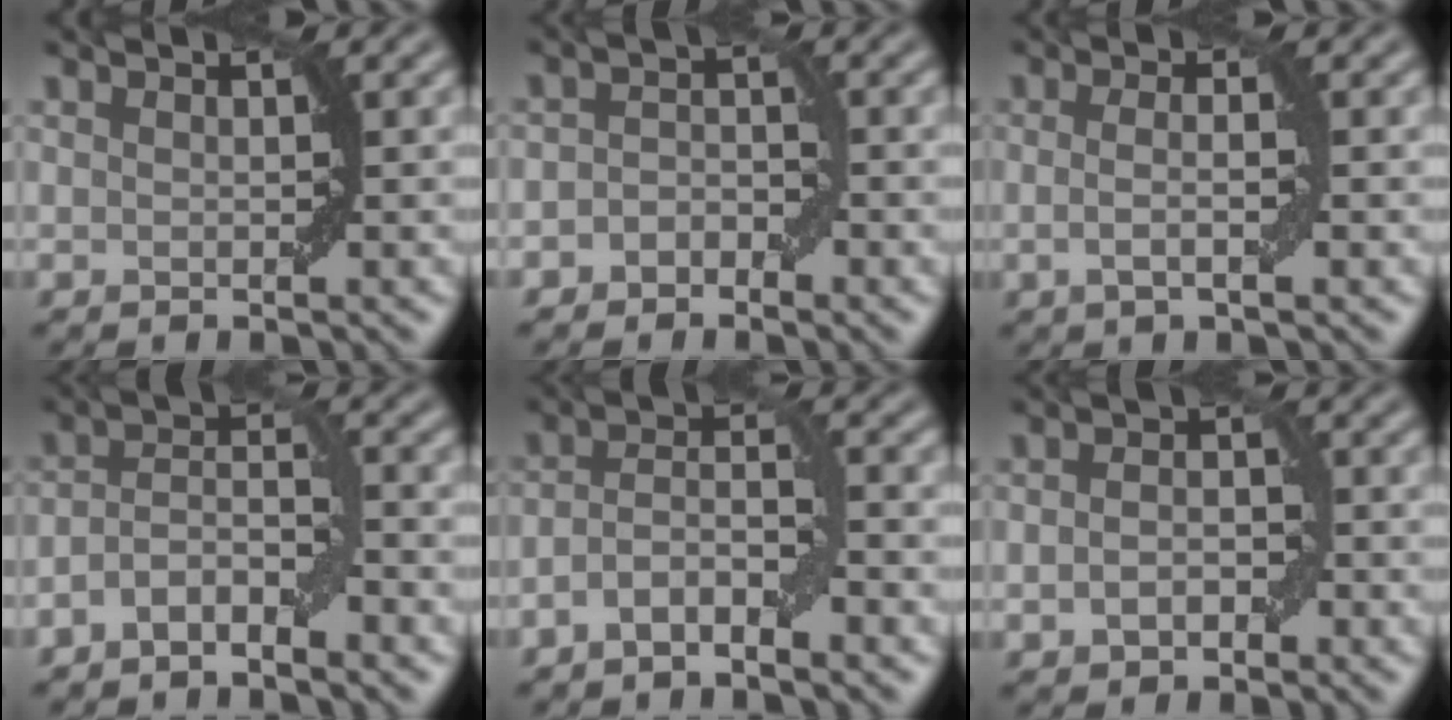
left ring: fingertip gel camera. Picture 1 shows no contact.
{"total": 1.9, "force": [-1.2, 1.3, 0.7], "torque": [-0.010, 0.008, -0.024]}
{"total": 2.5, "force": [-0.2, 0.6, 2.5], "torque": [-0.042, -0.002, -0.009]}
{"total": 3.5, "force": [-2.0, 1.4, 2.4], "torque": [-0.044, 0.013, -0.041]}
{"total": 3.8, "force": [-2.0, 1.4, 2.9], "torque": [-0.054, 0.011, -0.041]}
{"total": 2.7, "force": [-0.6, 1.8, 1.9], "torque": [-0.032, 0.002, -0.012]}